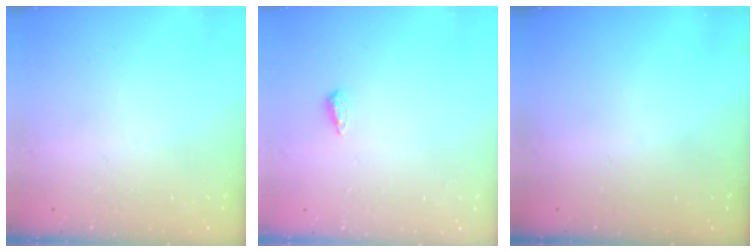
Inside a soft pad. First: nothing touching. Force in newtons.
{"total": 4.1, "press": 4.1, "slide": 0.5}
{"total": 0.0}